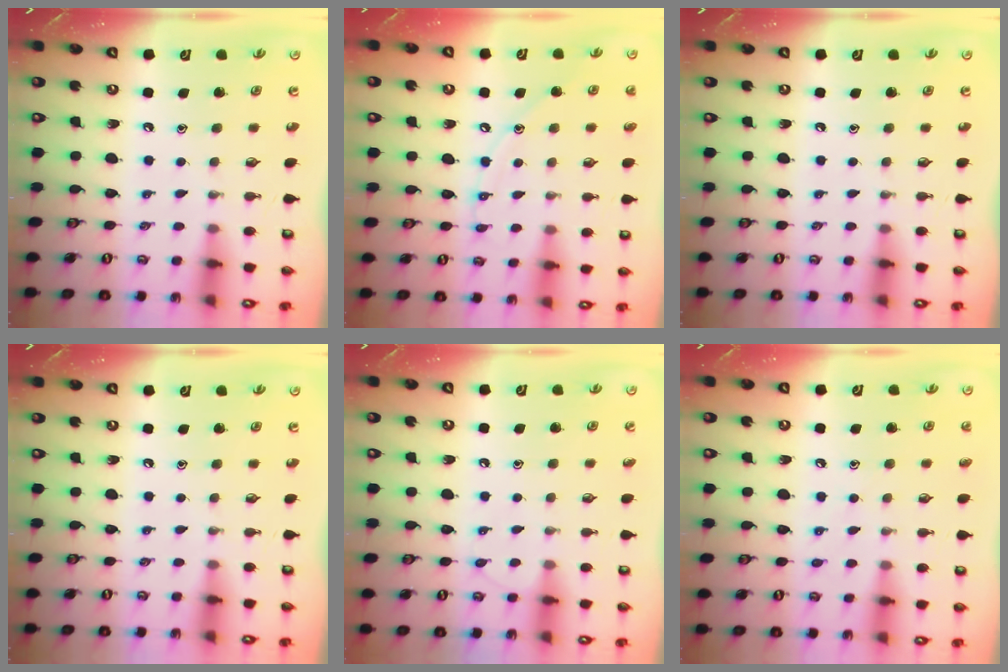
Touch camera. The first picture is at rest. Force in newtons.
{"total": 7.4, "press": 7.3, "slide": 0.6}
{"total": 0.0}
{"total": 0.0}
{"total": 6.6, "press": 6.5, "slide": 0.8}
{"total": 5.5, "press": 5.4, "slide": 0.7}